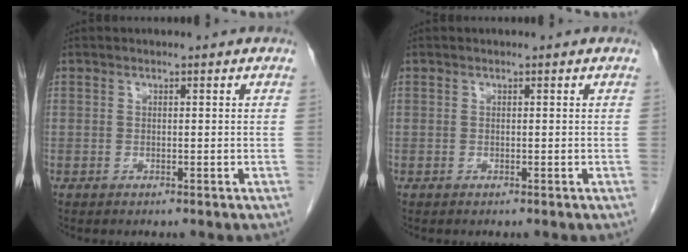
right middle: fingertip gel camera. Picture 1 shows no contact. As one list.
[{"total": 0.0}]